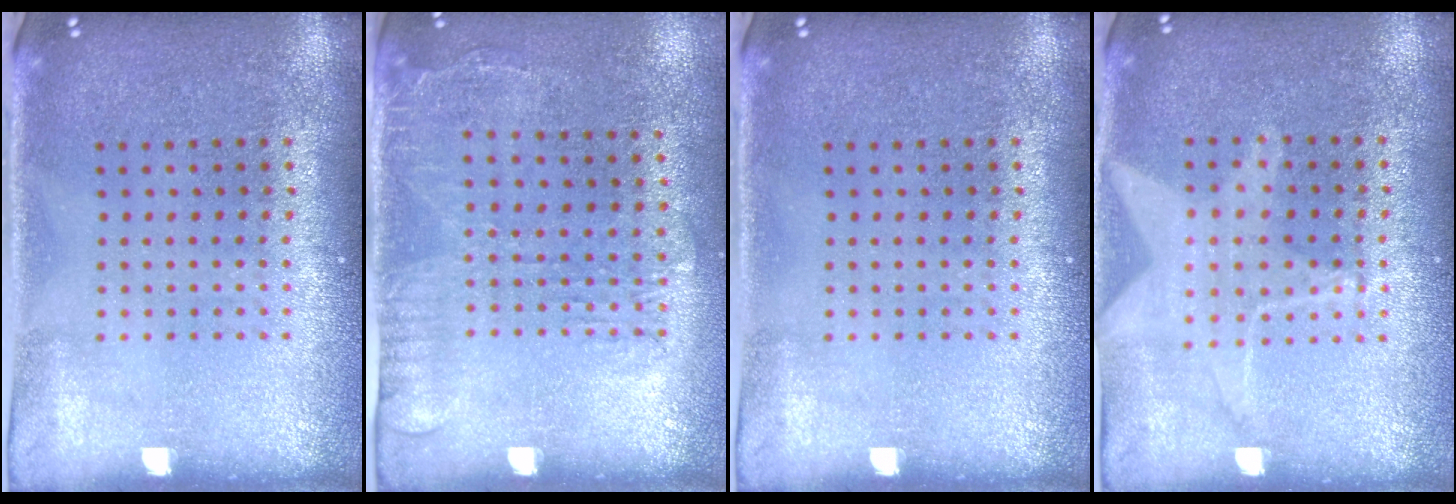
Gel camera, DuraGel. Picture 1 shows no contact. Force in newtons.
{"total": 1.7, "press": 1.2, "slide": 1.1}
{"total": 0.0}
{"total": 1.4, "press": 1.4, "slide": 0.5}